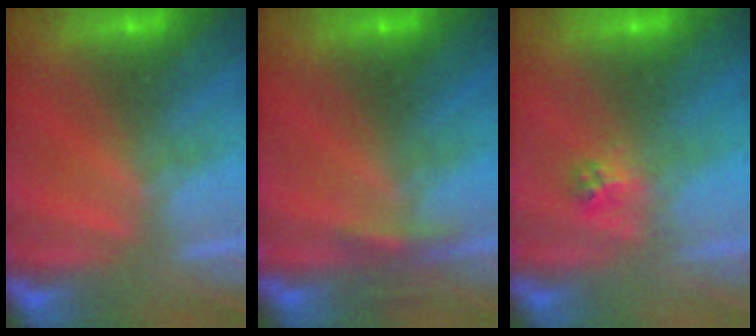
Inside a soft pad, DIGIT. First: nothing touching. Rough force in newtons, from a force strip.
{"total": 3.0}
{"total": 2.2}